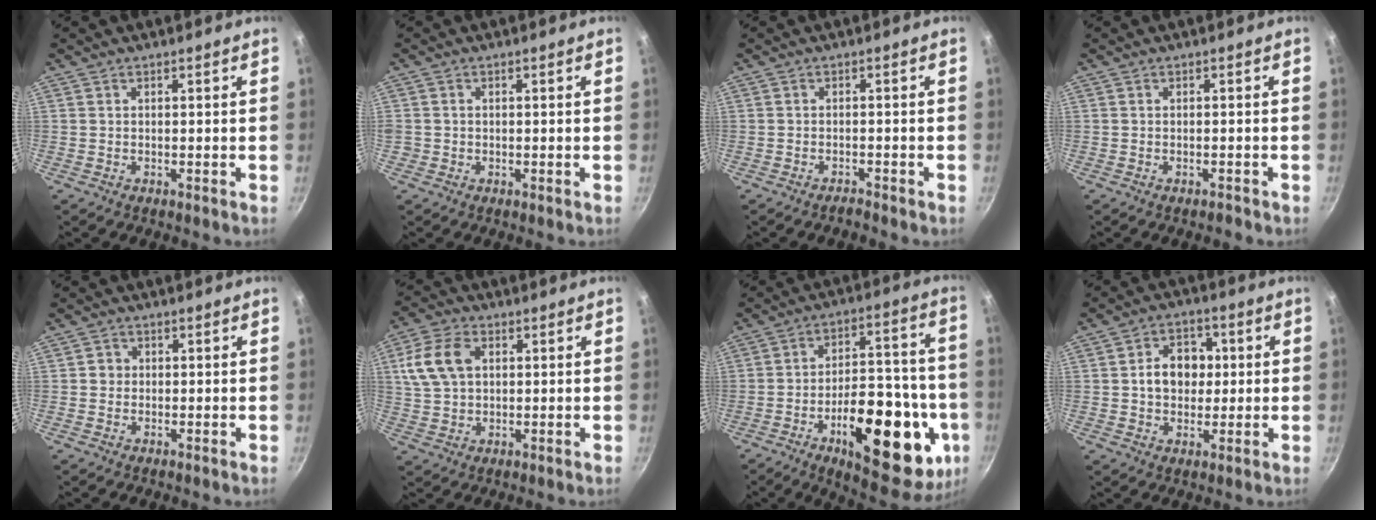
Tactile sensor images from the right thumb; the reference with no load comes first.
{"total": 1.2, "force": [-0.2, 1.2, 0.3], "torque": [-0.004, 0.001, -0.005]}
{"total": 1.5, "force": [-1.4, 0.3, 0.5], "torque": [-0.008, 0.016, -0.018]}
{"total": 1.0, "force": [-0.9, 0.3, 0.5], "torque": [-0.007, 0.011, -0.008]}
{"total": 2.0, "force": [0.0, 1.9, 0.6], "torque": [0.001, 0.006, -0.003]}
{"total": 10.3, "force": [2.6, 7.1, 7.0], "torque": [-0.130, 0.012, 0.046]}
{"total": 28.4, "force": [-9.4, 12.9, 23.5], "torque": [-0.271, 0.033, -0.123]}
{"total": 9.1, "force": [0.9, 7.1, 5.6], "torque": [-0.052, 0.011, 0.006]}